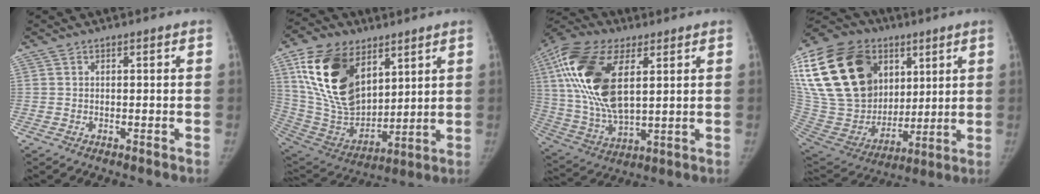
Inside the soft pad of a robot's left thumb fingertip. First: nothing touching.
{"total": 23.4, "force": [9.7, 14.4, 15.7], "torque": [-0.267, -0.042, 0.188]}
{"total": 22.4, "force": [6.1, 11.4, 18.3], "torque": [-0.374, -0.012, 0.110]}
{"total": 35.9, "force": [12.3, 25.1, 22.6], "torque": [-0.479, 0.035, 0.242]}